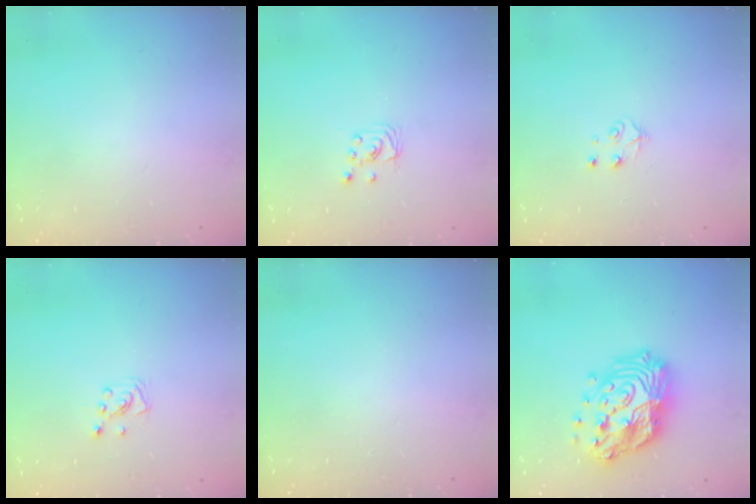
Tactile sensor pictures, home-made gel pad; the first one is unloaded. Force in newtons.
{"total": 2.2, "press": 2.2, "slide": 0.2}
{"total": 4.5, "press": 4.5, "slide": 0.4}
{"total": 4.3, "press": 4.3, "slide": 0.4}
{"total": 0.0}
{"total": 20.7, "press": 20.7, "slide": 1.9}